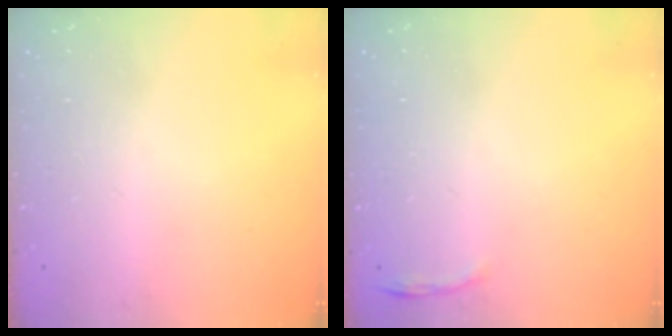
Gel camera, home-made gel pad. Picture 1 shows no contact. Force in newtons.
{"total": 3.4, "press": 3.3, "slide": 0.9}